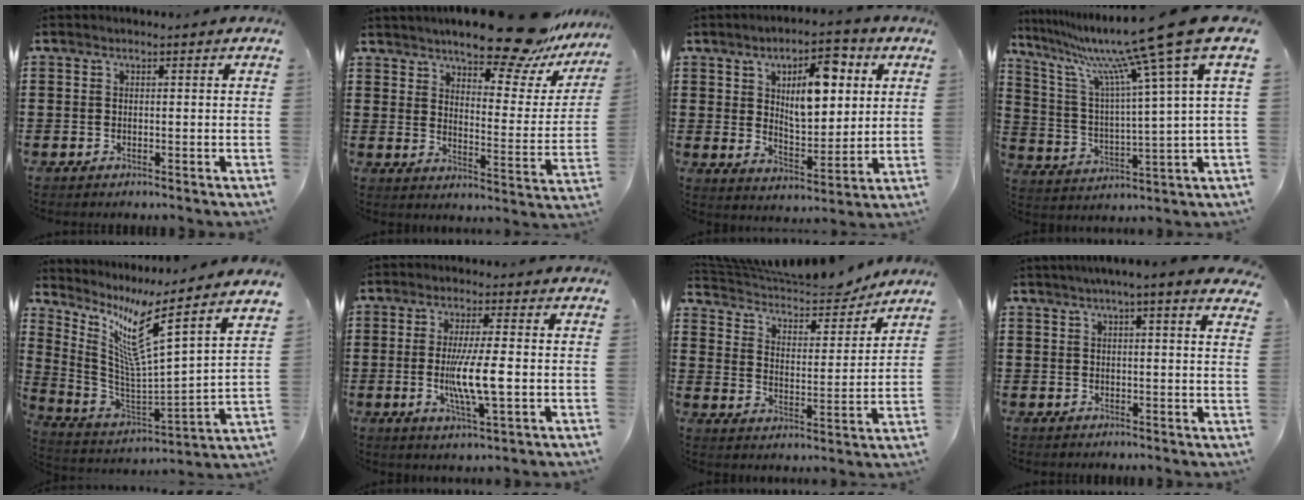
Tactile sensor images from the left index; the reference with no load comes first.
{"total": 13.3, "force": [11.5, 2.1, 6.4], "torque": [-0.106, -0.069, 0.195]}
{"total": 9.8, "force": [4.1, 4.4, 7.7], "torque": [-0.119, -0.008, 0.065]}
{"total": 14.7, "force": [10.6, -1.2, 10.1], "torque": [-0.224, -0.062, 0.164]}
{"total": 10.1, "force": [6.7, -0.5, 7.5], "torque": [-0.166, -0.062, 0.094]}
{"total": 7.8, "force": [-0.9, 1.0, 7.7], "torque": [-0.152, -0.013, -0.022]}
{"total": 6.3, "force": [5.9, 1.3, 1.5], "torque": [-0.053, -0.041, 0.098]}
{"total": 3.1, "force": [2.5, 0.2, 1.9], "torque": [-0.044, 0.004, 0.046]}